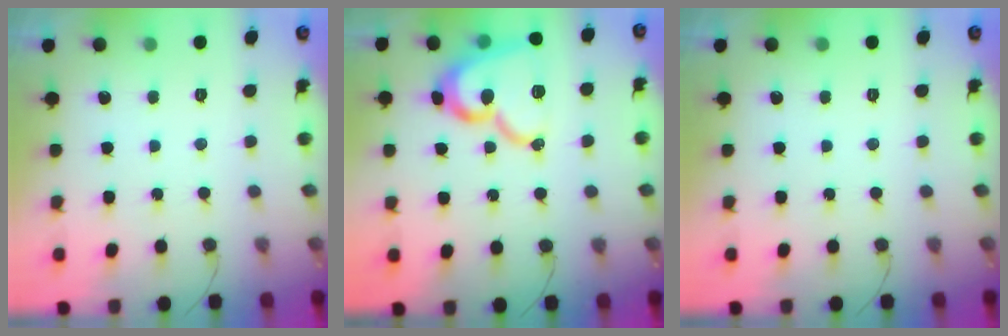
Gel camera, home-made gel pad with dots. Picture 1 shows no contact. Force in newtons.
{"total": 16.5, "press": 16.5, "slide": 1.4}
{"total": 0.0}